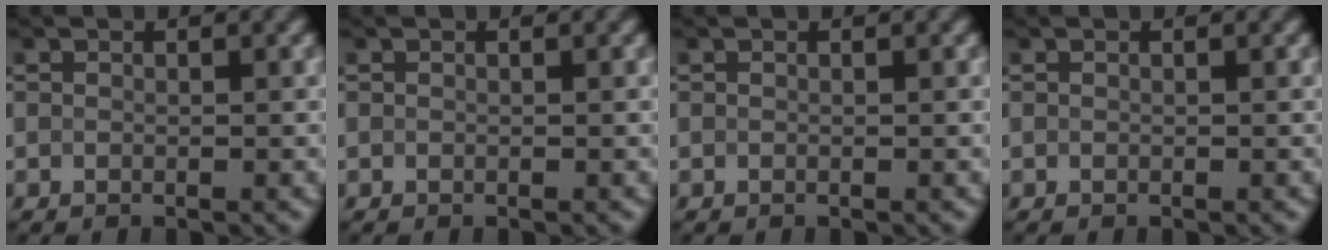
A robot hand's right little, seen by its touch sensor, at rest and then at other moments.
{"total": 0.0}
{"total": 0.0}
{"total": 0.0}